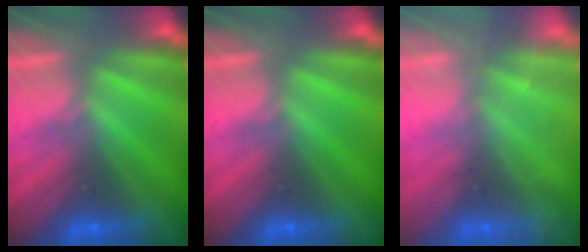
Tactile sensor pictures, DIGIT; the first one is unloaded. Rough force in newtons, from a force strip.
{"total": 0.0}
{"total": 2.3}